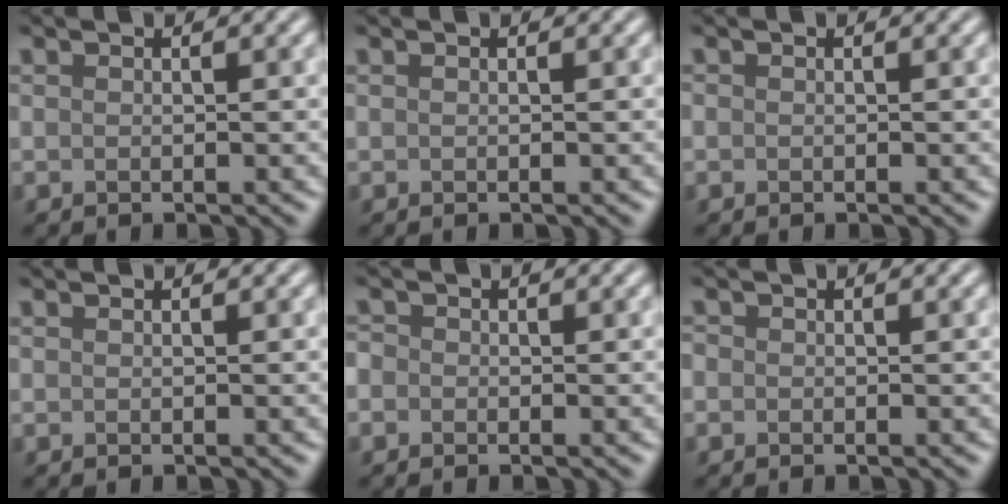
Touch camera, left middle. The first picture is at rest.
{"total": 0.0}
{"total": 0.0}
{"total": 0.0}
{"total": 1.0, "force": [-0.3, 1.0, 0.2], "torque": [-0.002, -0.003, -0.012]}
{"total": 0.6, "force": [-0.2, 0.6, 0.1], "torque": [0.002, -0.005, -0.006]}